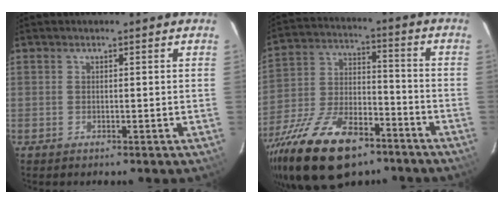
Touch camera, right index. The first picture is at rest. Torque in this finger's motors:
{"motor_torque": [1.17, -0.97, 0.85, 0.16]}